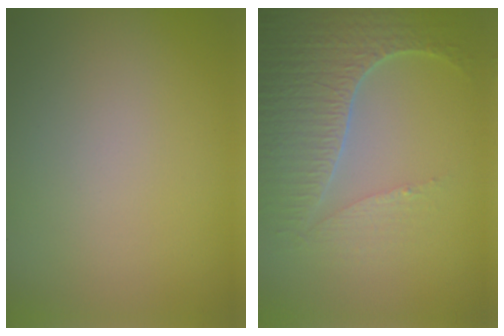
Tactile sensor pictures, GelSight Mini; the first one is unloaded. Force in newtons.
{"total": 5.8, "press": 4.8, "slide": 3.2}